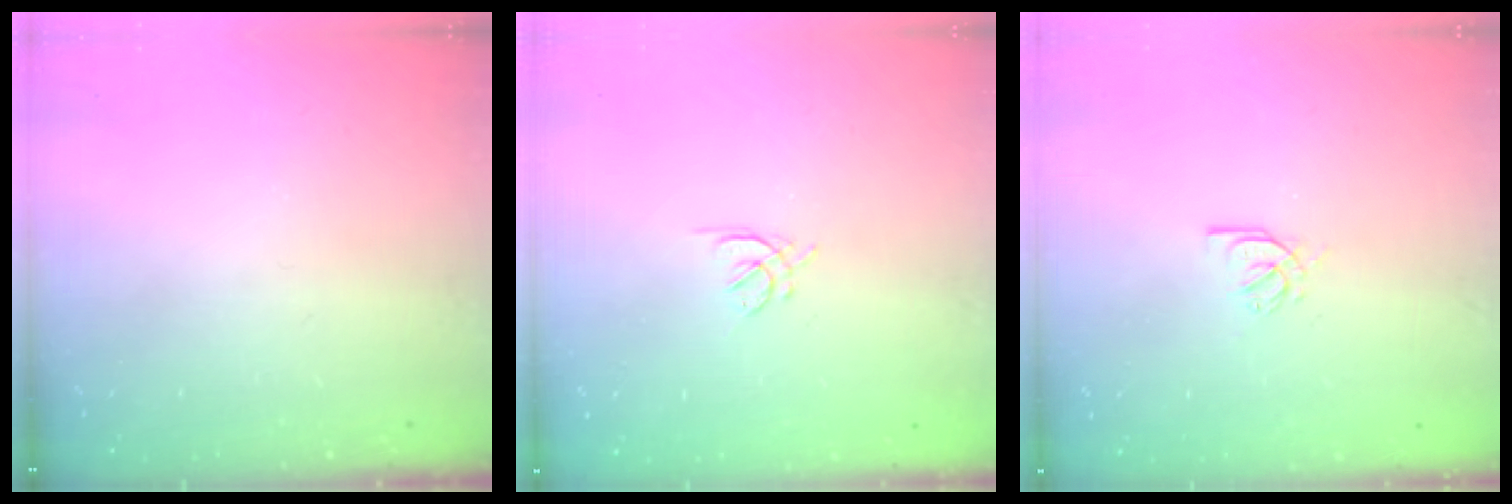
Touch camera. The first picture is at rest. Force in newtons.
{"total": 2.8, "press": 2.8, "slide": 0.7}
{"total": 3.5, "press": 3.5, "slide": 0.2}